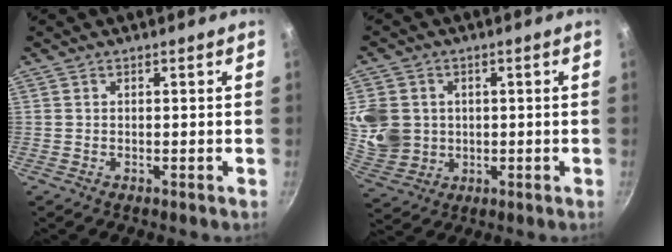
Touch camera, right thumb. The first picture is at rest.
{"total": 12.2, "force": [1.2, 10.7, 5.8], "torque": [-0.115, -0.010, 0.035]}